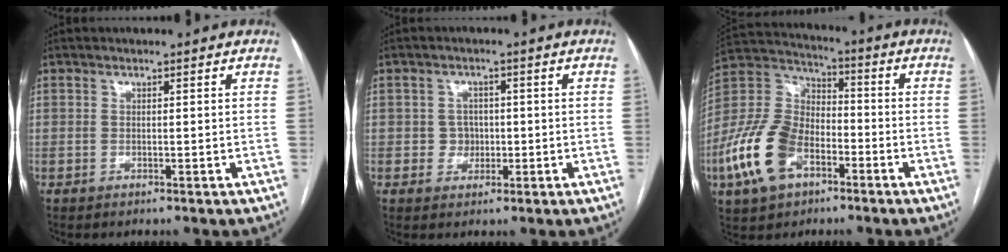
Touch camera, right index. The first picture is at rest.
{"total": 2.7, "force": [-0.3, 2.7, 0.5], "torque": [0.001, 0.008, -0.003]}
{"total": 14.9, "force": [-6.3, 8.9, 10.1], "torque": [-0.236, 0.013, -0.120]}